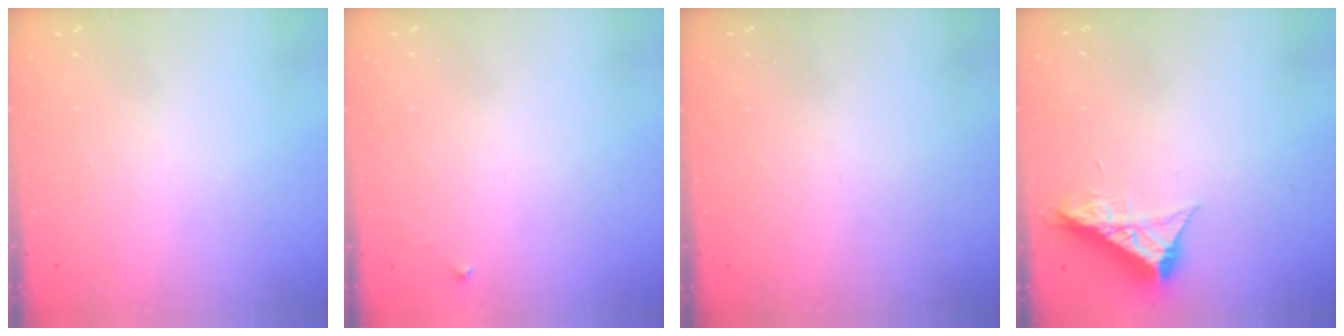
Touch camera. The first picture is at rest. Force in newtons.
{"total": 3.3, "press": 3.3, "slide": 0.5}
{"total": 0.0}
{"total": 8.9, "press": 8.9, "slide": 0.3}